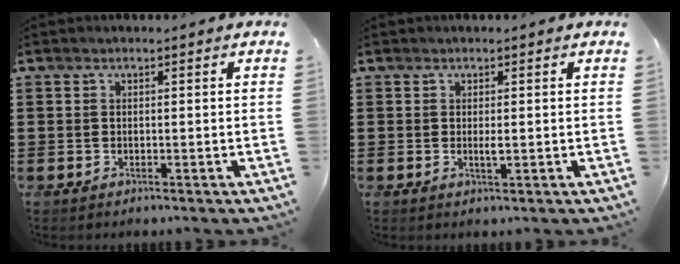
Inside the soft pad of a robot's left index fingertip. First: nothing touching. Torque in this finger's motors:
{"motor_torque": [0.23, 0.08, 0.03, 0.02]}